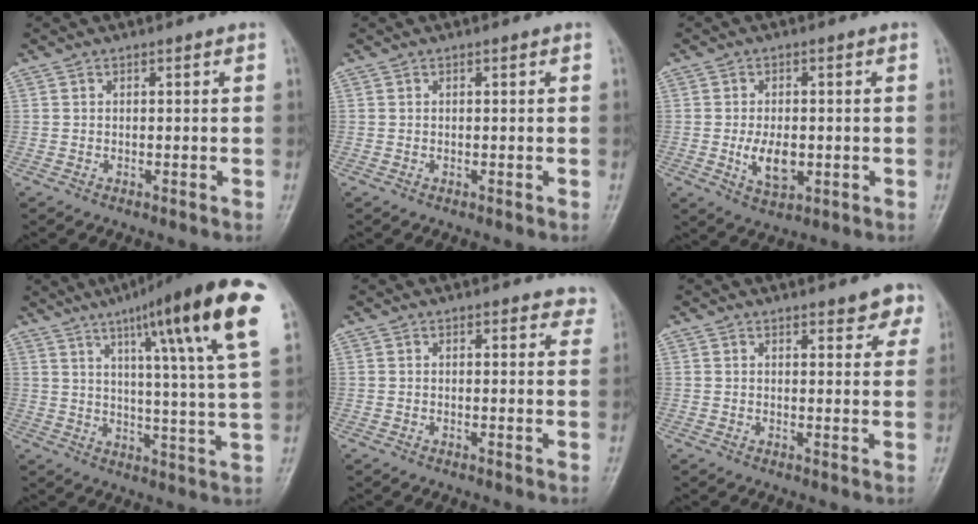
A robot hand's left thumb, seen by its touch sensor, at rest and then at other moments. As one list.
[{"total": 0.0}, {"total": 6.4, "force": [-1.0, 3.6, 5.2], "torque": [-0.083, -0.006, -0.011]}, {"total": 21.4, "force": [10.7, 2.3, 18.4], "torque": [-0.254, -0.027, 0.149]}, {"total": 3.7, "force": [3.2, 1.5, 1.2], "torque": [0.020, -0.011, 0.023]}, {"total": 5.2, "force": [3.9, 2.0, 2.9], "torque": [-0.006, -0.016, 0.042]}]